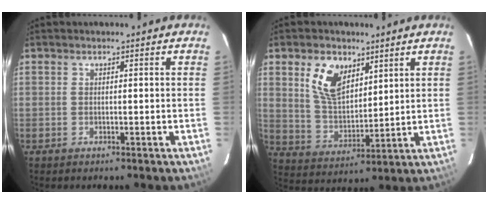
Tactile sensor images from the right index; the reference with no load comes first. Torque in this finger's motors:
{"motor_torque": [0.28, 0.23, 0.27, 0.12]}